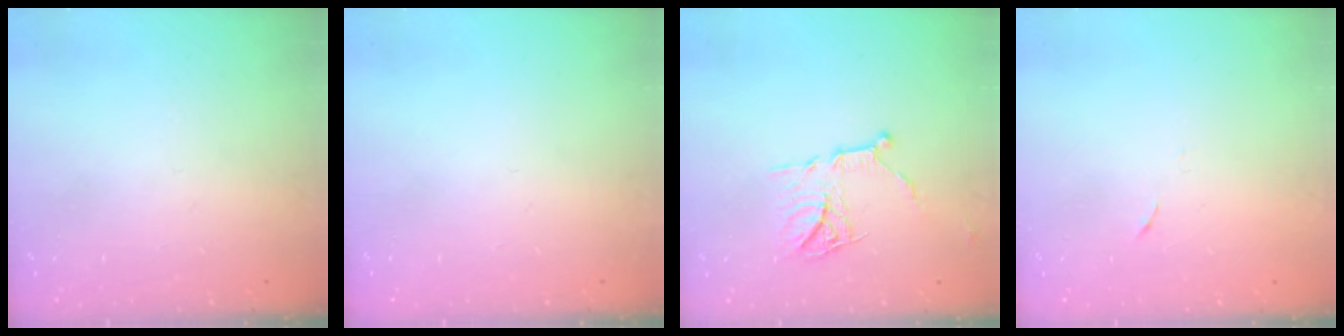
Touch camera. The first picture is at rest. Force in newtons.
{"total": 0.0}
{"total": 10.8, "press": 10.8, "slide": 0.4}
{"total": 4.0, "press": 3.6, "slide": 1.7}